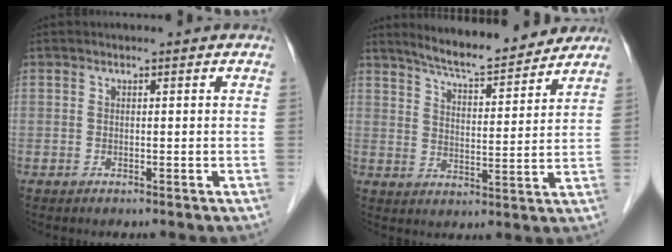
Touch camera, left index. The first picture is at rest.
{"total": 10.7, "force": [10.0, 1.0, 3.7], "torque": [-0.062, 0.003, 0.151]}